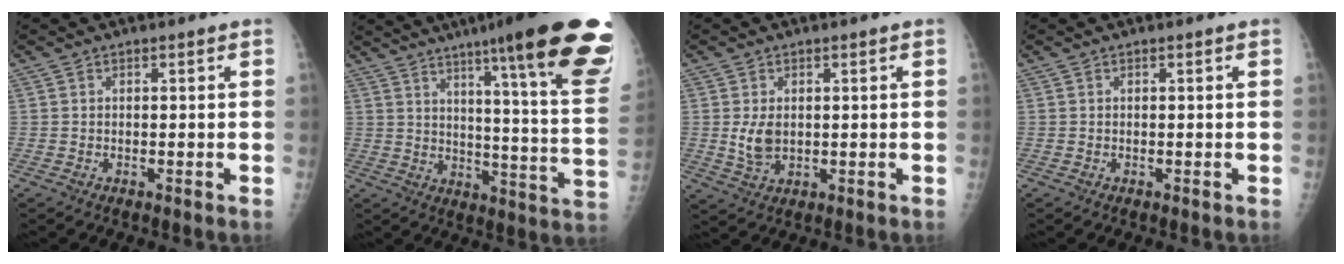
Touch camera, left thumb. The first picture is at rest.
{"total": 27.7, "force": [17.4, 2.7, 21.4], "torque": [-0.245, -0.081, 0.232]}
{"total": 4.5, "force": [0.4, 3.0, 3.4], "torque": [-0.056, -0.009, 0.015]}
{"total": 0.0}